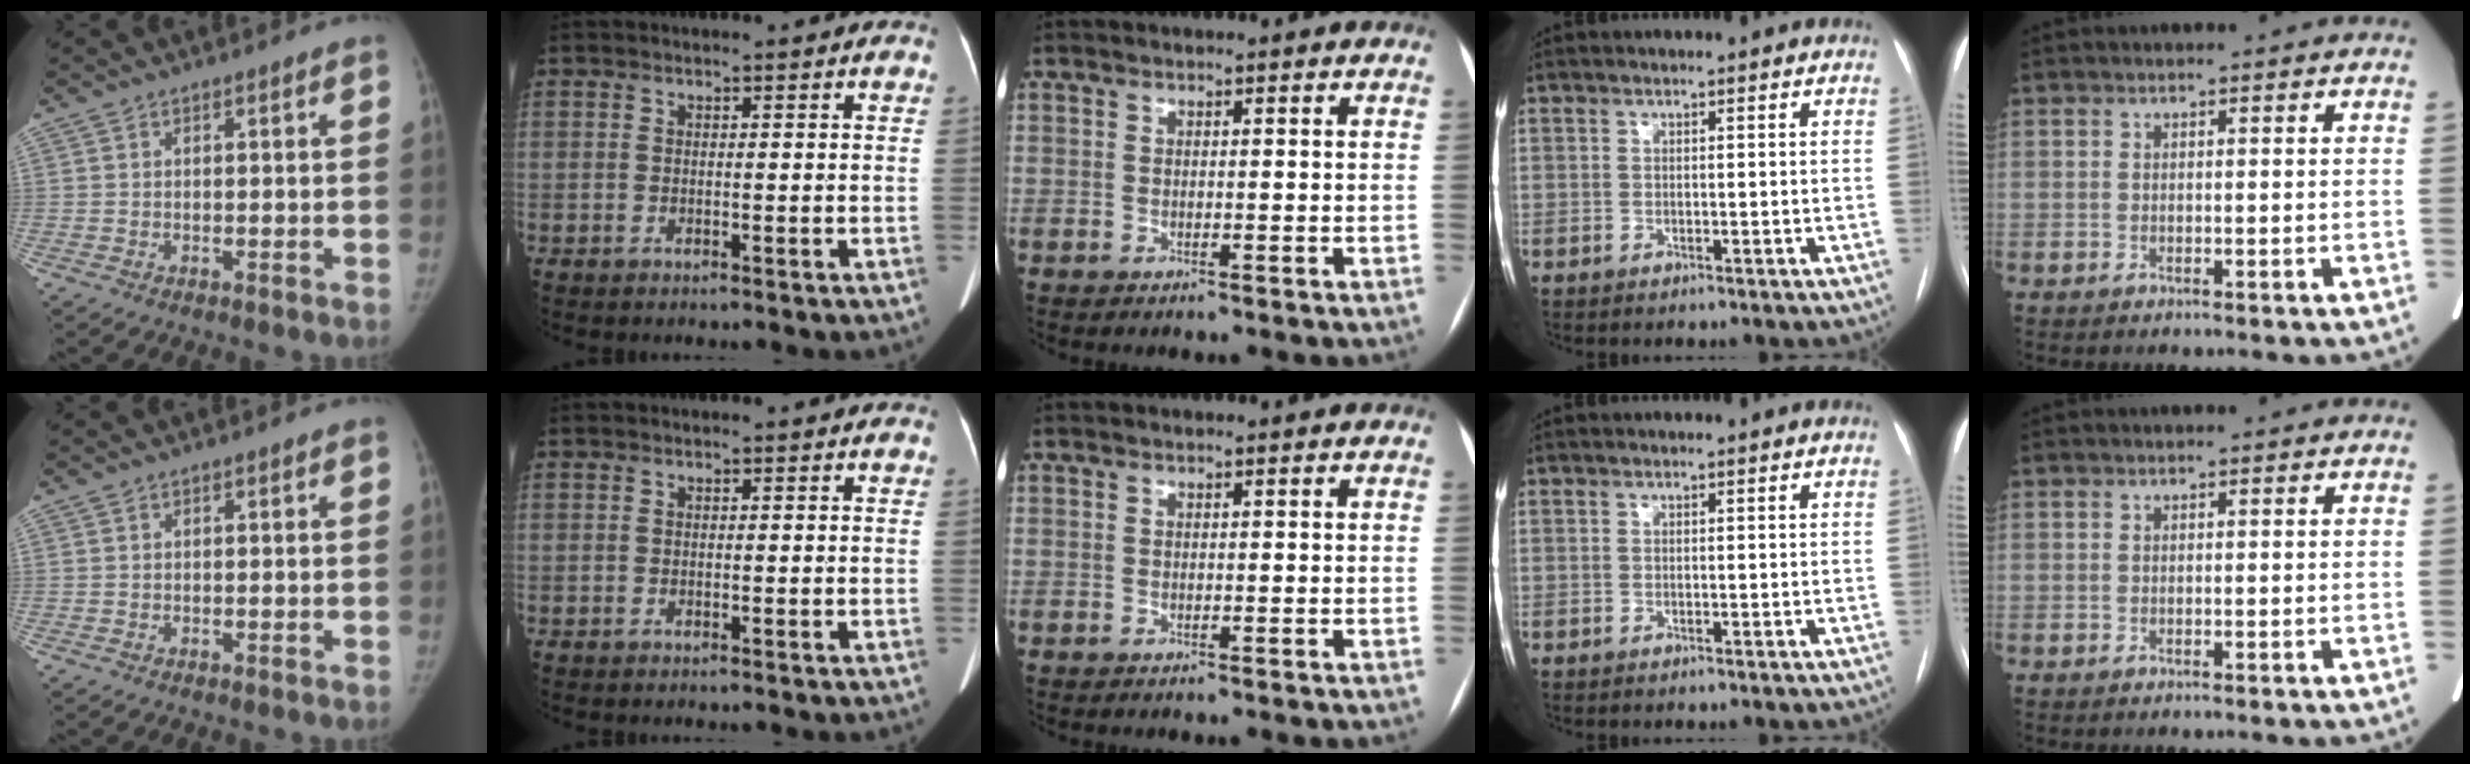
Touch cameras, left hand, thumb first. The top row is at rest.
{}